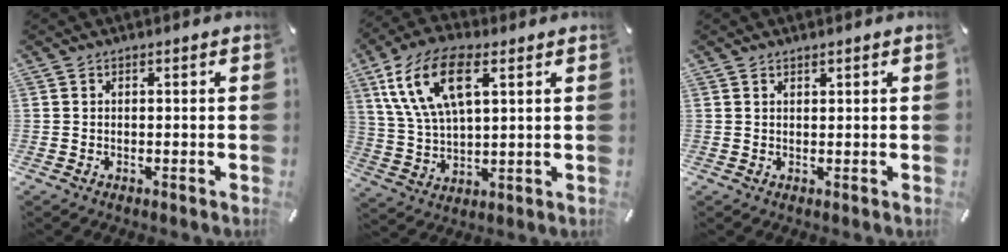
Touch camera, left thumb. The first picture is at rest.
{"total": 14.5, "force": [6.7, 7.0, 10.9], "torque": [-0.253, -0.003, 0.117]}
{"total": 0.9, "force": [0.8, 0.4, 0.2], "torque": [-0.004, -0.001, 0.016]}